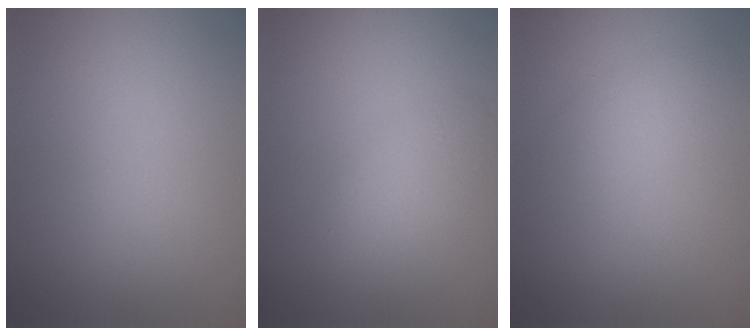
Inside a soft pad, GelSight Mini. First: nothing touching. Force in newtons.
{"total": 2.6, "press": 2.6, "slide": 0.1}
{"total": 1.7, "press": 1.7, "slide": 0.1}